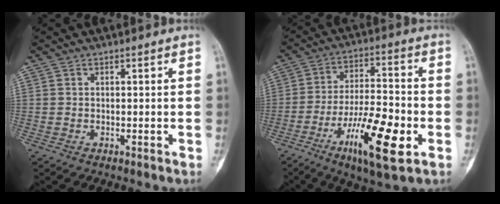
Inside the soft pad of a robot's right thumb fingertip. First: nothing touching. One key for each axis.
{"total": 16.7, "fx": -6.4, "fy": 4.6, "fz": 14.7, "tx": -0.254, "ty": 0.017, "tz": -0.104}